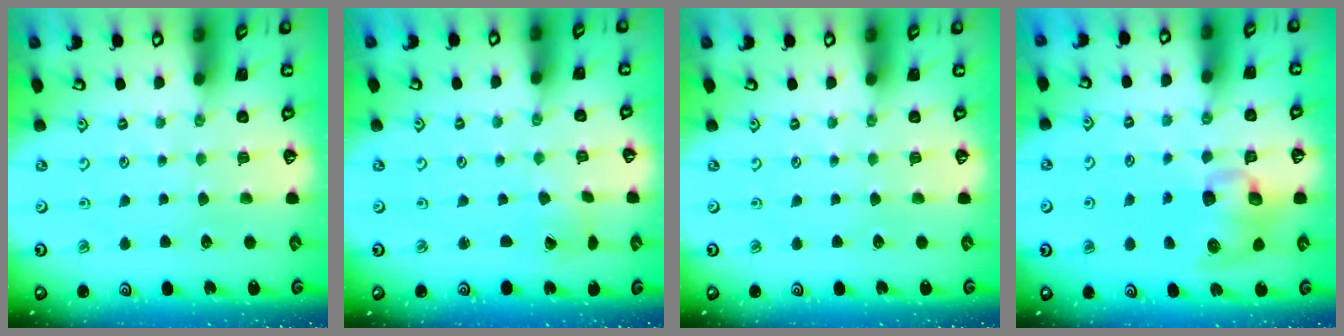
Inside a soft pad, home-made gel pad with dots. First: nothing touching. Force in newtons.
{"total": 0.8, "press": 0.8, "slide": 0.1}
{"total": 0.0}
{"total": 11.4, "press": 11.3, "slide": 1.5}